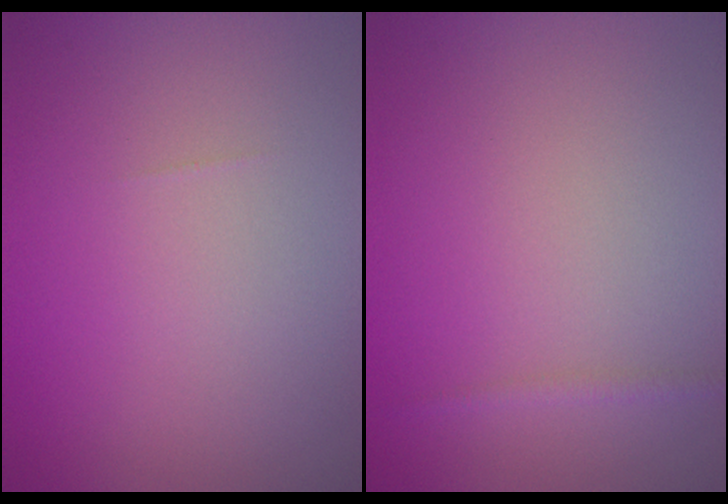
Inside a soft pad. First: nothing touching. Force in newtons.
{"total": 0.8, "press": 0.8, "slide": 0.0}